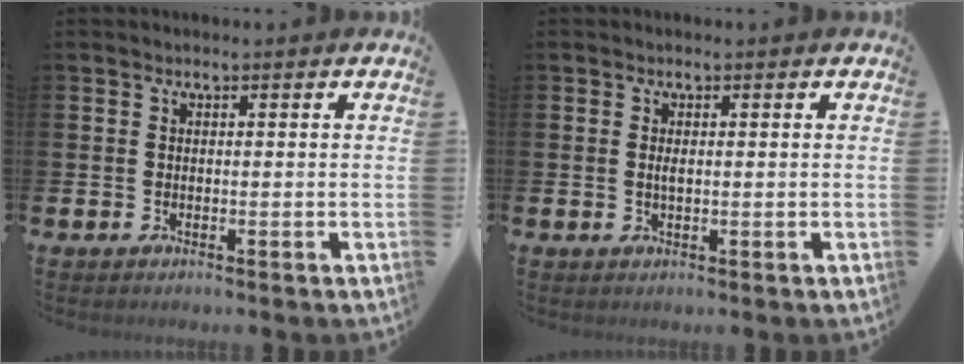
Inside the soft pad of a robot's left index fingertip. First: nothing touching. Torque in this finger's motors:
{"motor_torque": [0.33, 0.25, 0.02, 0.05]}